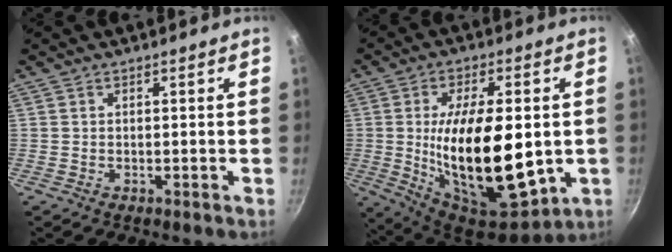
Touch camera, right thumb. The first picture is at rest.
{"total": 24.1, "force": [-1.3, 11.2, 21.3], "torque": [-0.345, -0.013, -0.009]}